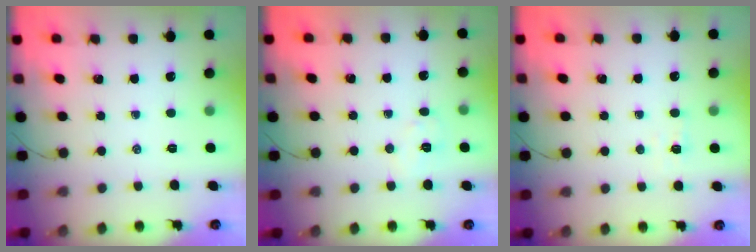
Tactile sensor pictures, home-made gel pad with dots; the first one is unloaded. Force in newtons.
{"total": 4.0, "press": 3.9, "slide": 0.9}
{"total": 2.2, "press": 2.0, "slide": 0.8}